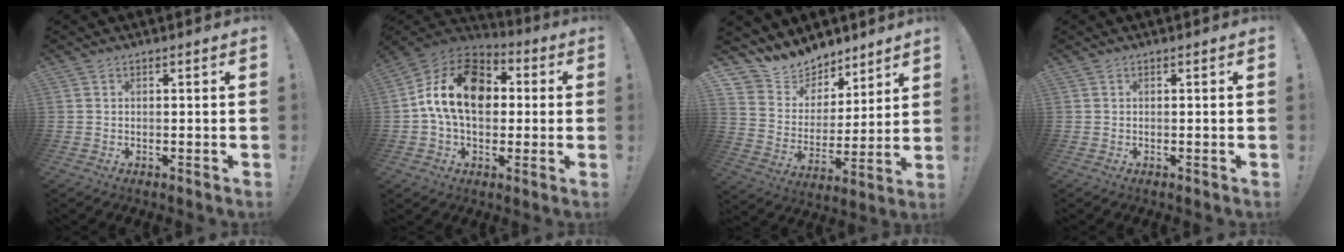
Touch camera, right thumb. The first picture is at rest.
{"total": 17.6, "force": [2.2, 12.4, 12.3], "torque": [-0.206, 0.020, 0.045]}
{"total": 9.9, "force": [8.3, 5.5, 0.3], "torque": [-0.026, -0.072, 0.160]}
{"total": 0.0}